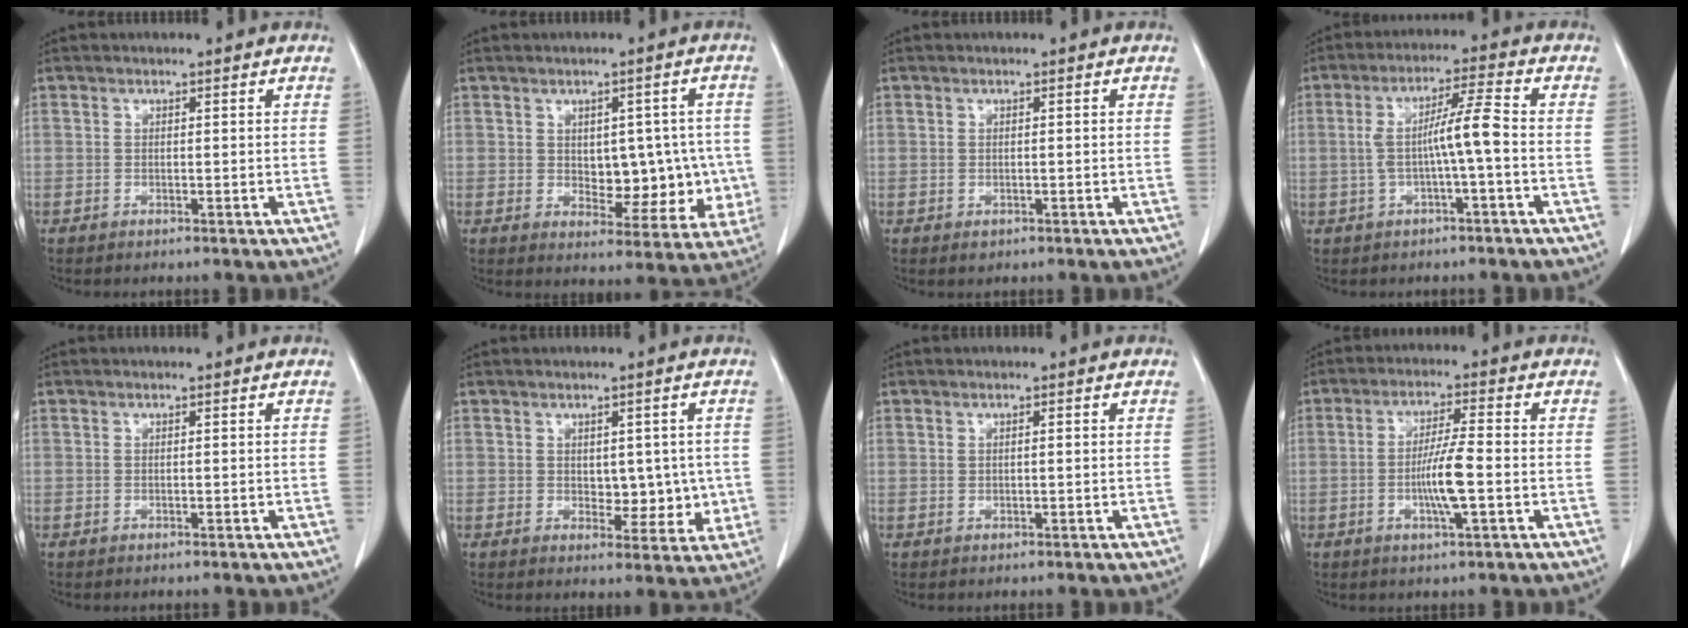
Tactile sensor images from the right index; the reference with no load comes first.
{"total": 12.4, "force": [-0.2, 7.8, 9.6], "torque": [-0.135, 0.024, 0.026]}
{"total": 1.8, "force": [-0.6, 1.4, 1.0], "torque": [-0.020, 0.001, 0.001]}
{"total": 7.2, "force": [-0.8, 0.3, 7.2], "torque": [-0.136, 0.024, -0.011]}
{"total": 0.0}
{"total": 7.3, "force": [0.1, 4.7, 5.6], "torque": [-0.065, 0.011, 0.016]}
{"total": 1.1, "force": [0.2, 0.6, 0.9], "torque": [-0.023, 0.008, 0.005]}
{"total": 7.1, "force": [-1.5, 0.6, 6.9], "torque": [-0.132, -0.002, -0.029]}